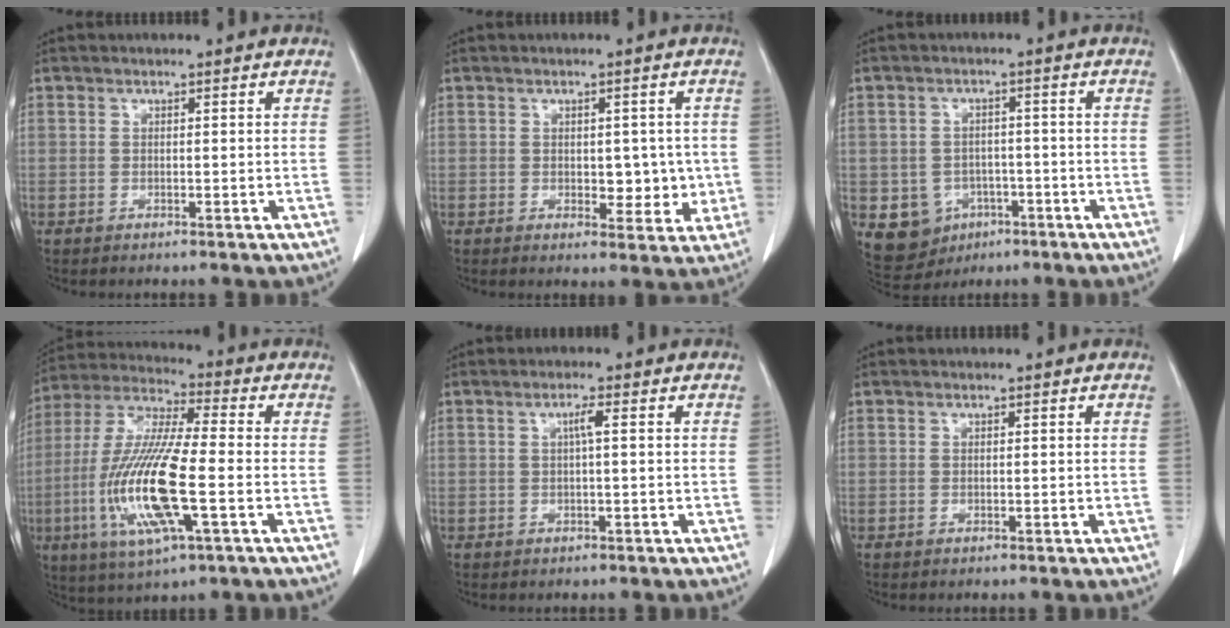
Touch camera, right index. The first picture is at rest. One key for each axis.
{"total": 4.8, "fx": -0.1, "fy": 2.9, "fz": 3.8, "tx": -0.035, "ty": -0.001, "tz": 0.006}
{"total": 7.9, "fx": -2.9, "fy": 7.1, "fz": 1.9, "tx": -0.038, "ty": 0.009, "tz": -0.028}
{"total": 16.7, "fx": -3.9, "fy": 2.2, "fz": 16.1, "tx": -0.343, "ty": -0.016, "tz": -0.071}
{"total": 1.7, "fx": 0.3, "fy": -0.1, "fz": 1.7, "tx": -0.032, "ty": 0.004, "tz": 0.006}
{"total": 0.0}